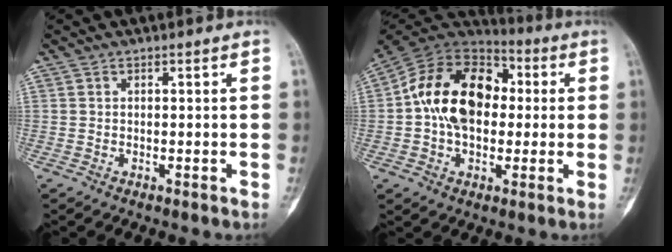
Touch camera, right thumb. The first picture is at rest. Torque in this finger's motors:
{"motor_torque": [0.32, 0.45, 1.38, 0.00, 0.18]}